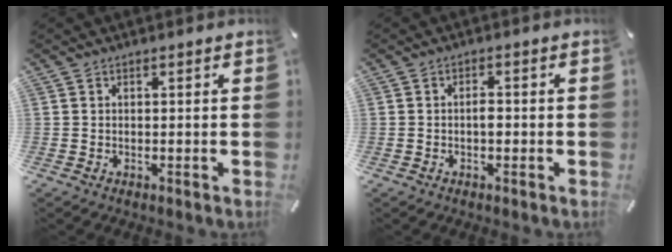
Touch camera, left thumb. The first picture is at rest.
{"total": 2.1, "force": [-0.5, 1.1, 1.7], "torque": [-0.034, 0.004, -0.010]}